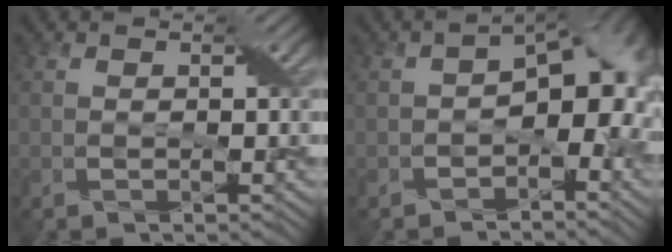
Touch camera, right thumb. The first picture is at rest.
{"total": 9.3, "force": [-2.4, 5.4, 7.2], "torque": [-0.075, -0.014, -0.043]}